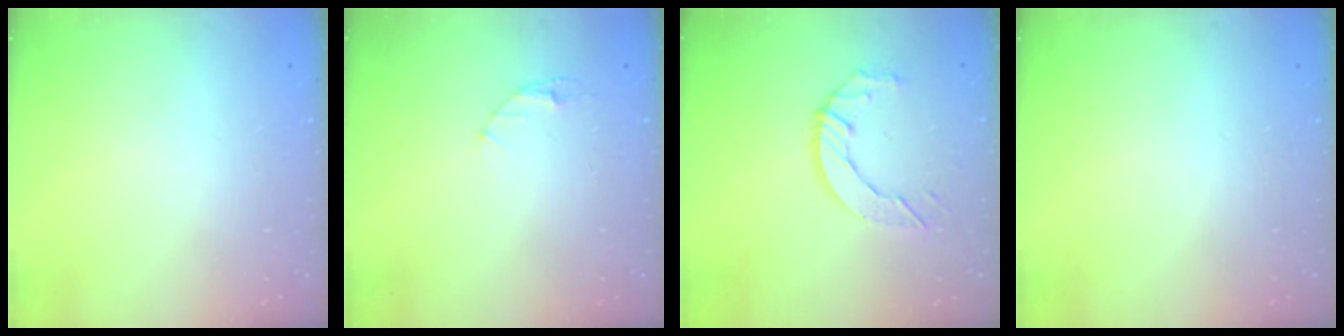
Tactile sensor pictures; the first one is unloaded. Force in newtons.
{"total": 2.9, "press": 2.9, "slide": 0.4}
{"total": 8.1, "press": 8.0, "slide": 0.4}
{"total": 0.0}